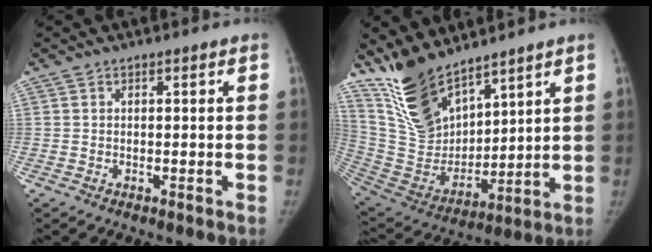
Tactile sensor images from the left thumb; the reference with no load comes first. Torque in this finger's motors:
{"motor_torque": [0.29, 0.13, 1.35, -1.34, 0.08]}